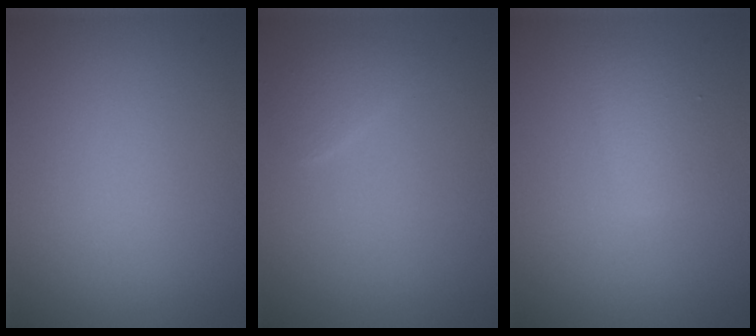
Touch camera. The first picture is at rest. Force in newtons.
{"total": 1.3, "press": 1.3, "slide": 0.1}
{"total": 1.9, "press": 1.9, "slide": 0.2}